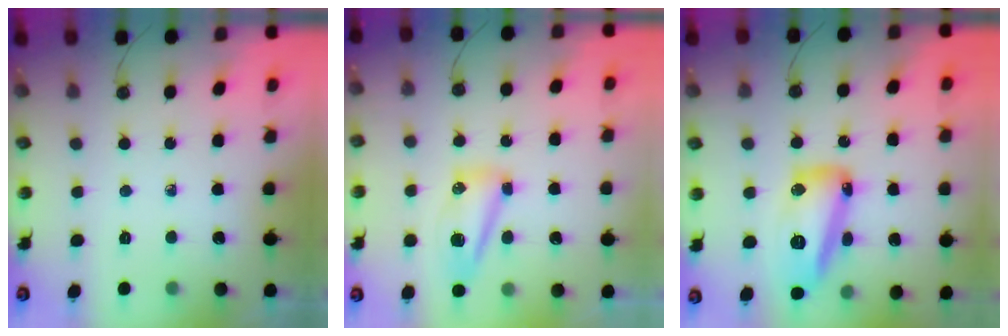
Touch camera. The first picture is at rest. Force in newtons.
{"total": 13.3, "press": 11.6, "slide": 6.6}
{"total": 23.5, "press": 20.6, "slide": 11.3}